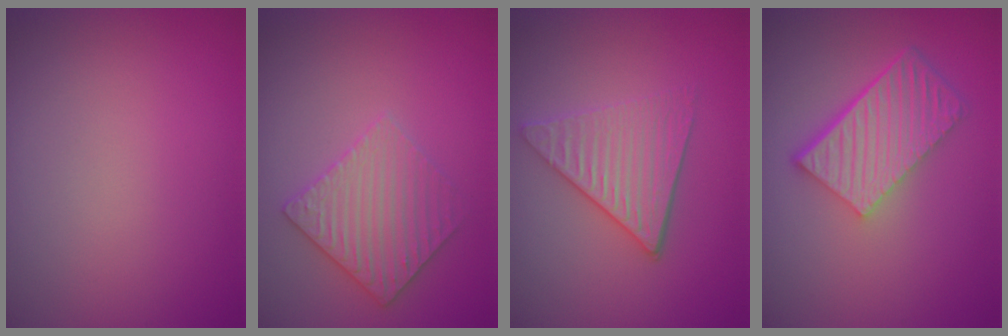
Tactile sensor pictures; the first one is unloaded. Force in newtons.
{"total": 3.2, "press": 3.0, "slide": 1.1}
{"total": 4.1, "press": 3.3, "slide": 2.3}
{"total": 6.0, "press": 4.2, "slide": 4.2}